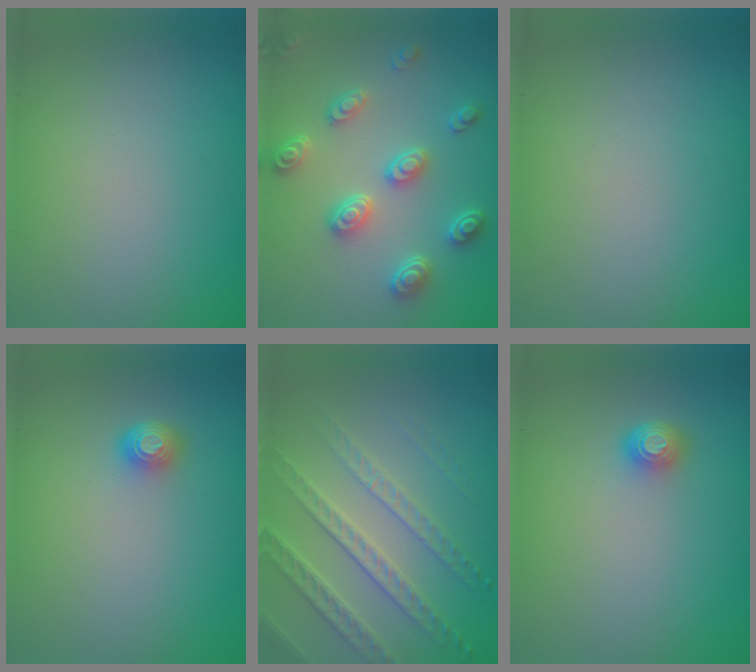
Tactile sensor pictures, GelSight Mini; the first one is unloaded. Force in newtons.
{"total": 3.8, "press": 3.7, "slide": 1.0}
{"total": 0.0}
{"total": 1.7, "press": 1.3, "slide": 1.2}
{"total": 4.4, "press": 3.9, "slide": 2.1}
{"total": 1.7, "press": 1.3, "slide": 1.2}